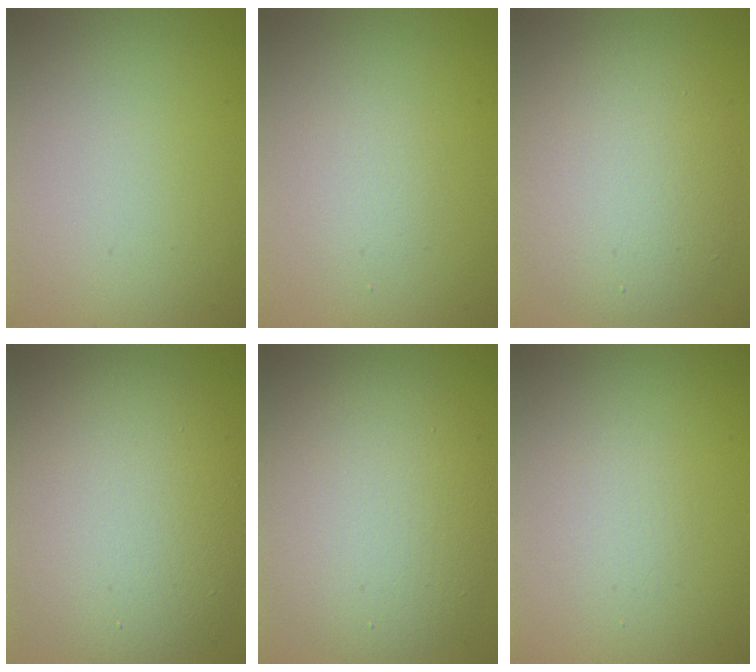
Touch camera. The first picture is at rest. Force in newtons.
{"total": 1.4, "press": 1.4, "slide": 0.1}
{"total": 6.4, "press": 6.4, "slide": 0.2}
{"total": 9.8, "press": 9.8, "slide": 0.7}
{"total": 8.3, "press": 8.2, "slide": 0.5}
{"total": 1.3, "press": 1.3, "slide": 0.1}